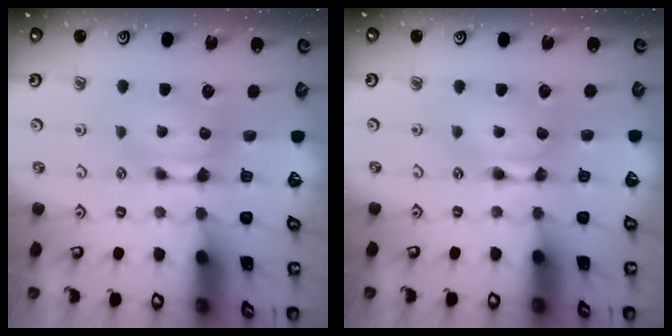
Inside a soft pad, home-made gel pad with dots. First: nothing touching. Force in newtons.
{"total": 1.5, "press": 1.5, "slide": 0.2}